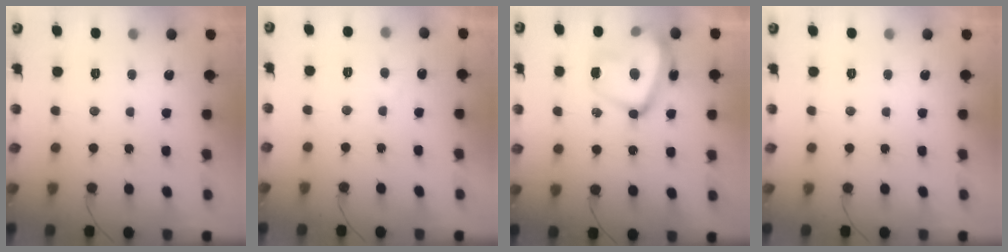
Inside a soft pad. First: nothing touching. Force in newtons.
{"total": 0.7, "press": 0.5, "slide": 0.5}
{"total": 19.5, "press": 19.5, "slide": 1.8}
{"total": 0.0}